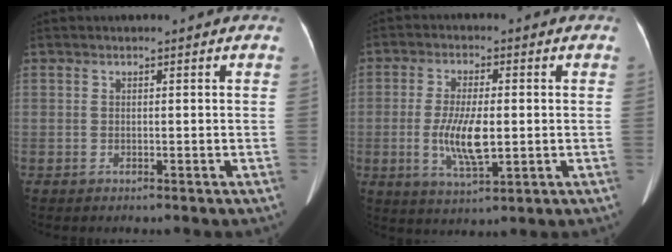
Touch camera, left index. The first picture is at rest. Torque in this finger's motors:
{"motor_torque": [0.31, -0.01, 0.14, 0.15]}